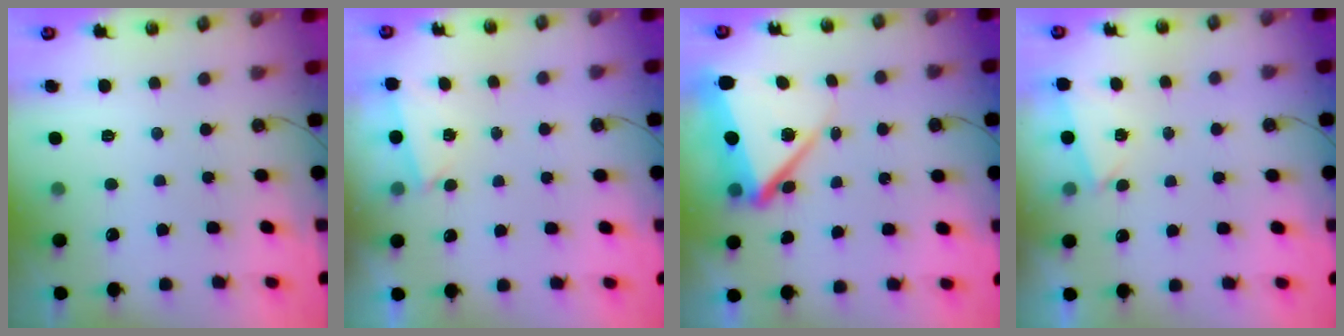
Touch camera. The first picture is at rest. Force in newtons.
{"total": 1.2, "press": 1.1, "slide": 0.5}
{"total": 9.7, "press": 9.6, "slide": 1.6}
{"total": 2.6, "press": 1.3, "slide": 2.3}